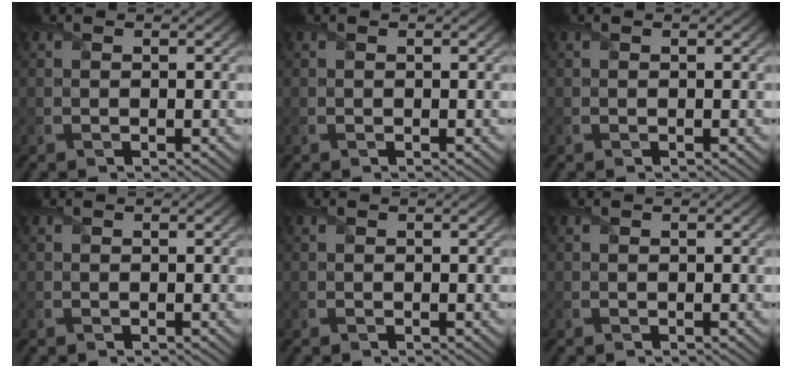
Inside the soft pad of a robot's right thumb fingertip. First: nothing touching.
{"total": 0.0}
{"total": 0.0}
{"total": 0.0}
{"total": 0.0}
{"total": 0.0}